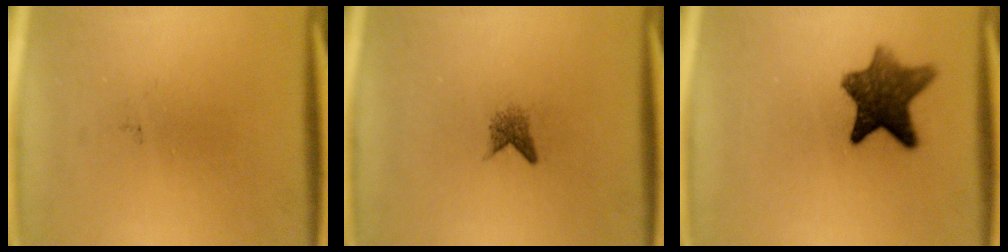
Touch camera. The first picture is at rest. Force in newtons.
{"total": 1.6}
{"total": 9.2}